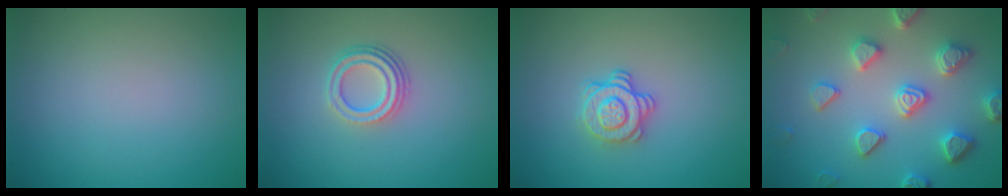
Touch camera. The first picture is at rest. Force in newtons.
{"total": 3.5, "press": 2.5, "slide": 2.4}
{"total": 2.9, "press": 2.5, "slide": 1.4}
{"total": 5.5, "press": 4.9, "slide": 2.5}